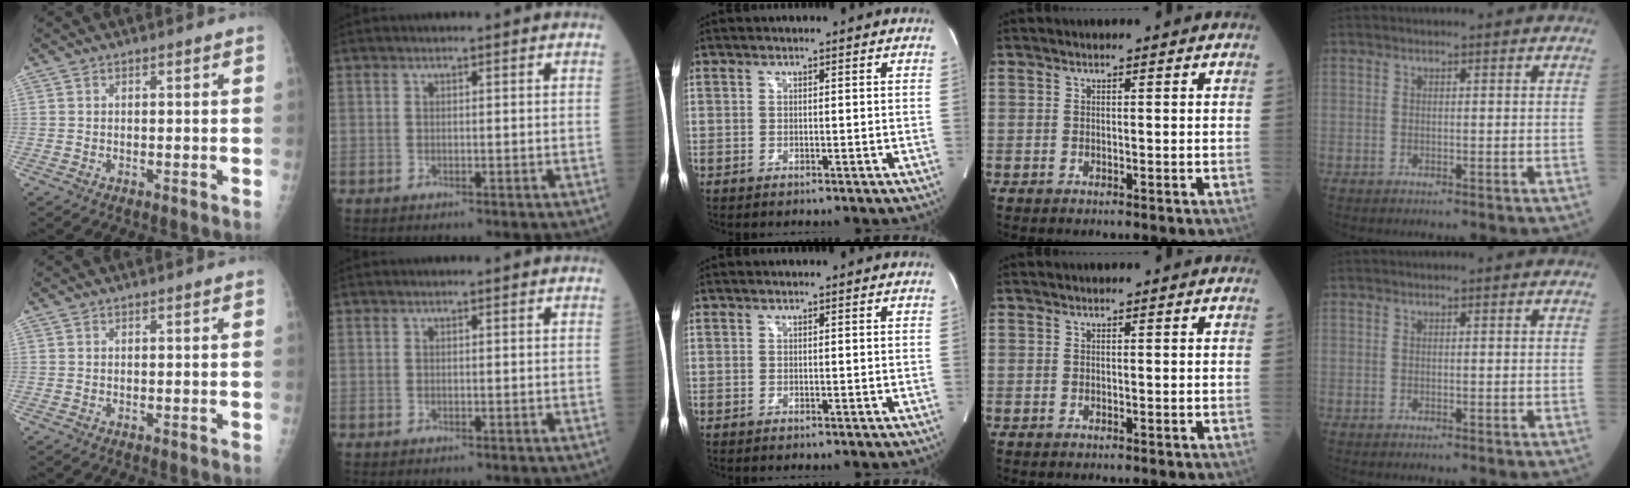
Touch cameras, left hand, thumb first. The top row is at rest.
{}